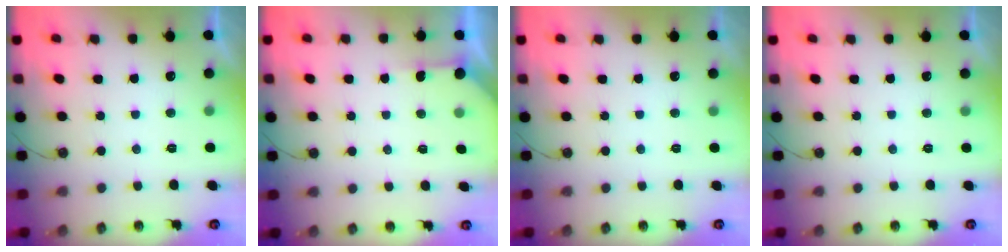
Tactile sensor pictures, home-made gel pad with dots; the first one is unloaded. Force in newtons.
{"total": 3.0, "press": 3.0, "slide": 0.4}
{"total": 0.0}
{"total": 0.0}